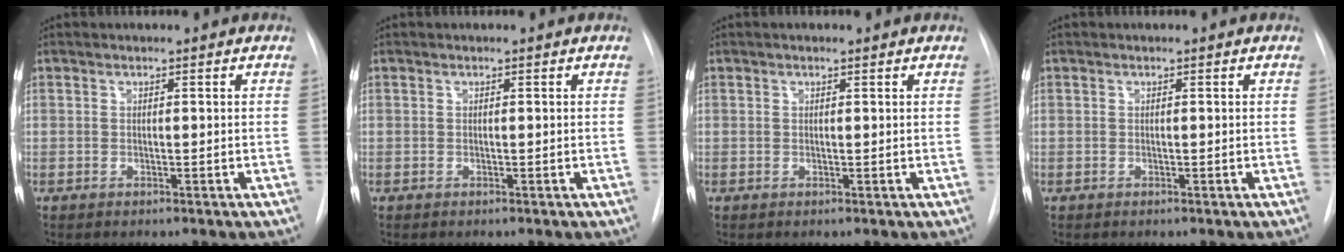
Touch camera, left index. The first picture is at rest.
{"total": 0.0}
{"total": 0.6, "force": [0.4, 0.1, 0.4], "torque": [-0.008, 0.001, 0.006]}
{"total": 0.0}